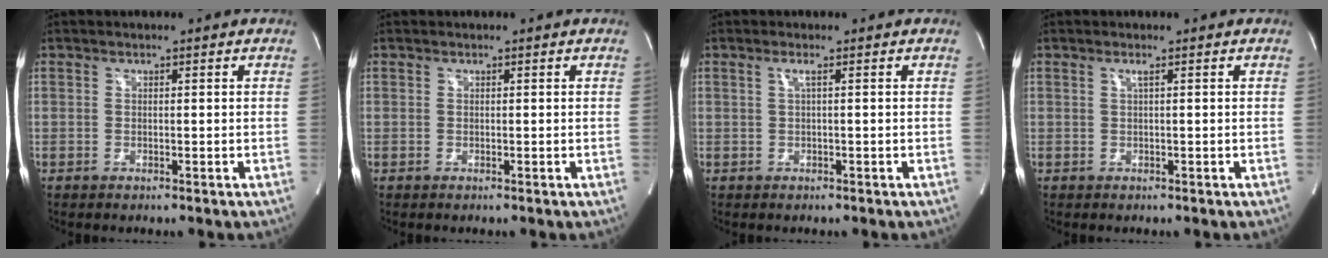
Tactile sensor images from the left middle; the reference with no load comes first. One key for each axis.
{"total": 0.0}
{"total": 1.0, "fx": 0.3, "fy": -0.3, "fz": 0.9, "tx": -0.024, "ty": 0.004, "tz": 0.007}
{"total": 0.7, "fx": 0.3, "fy": -0.2, "fz": 0.6, "tx": -0.018, "ty": 0.000, "tz": 0.009}